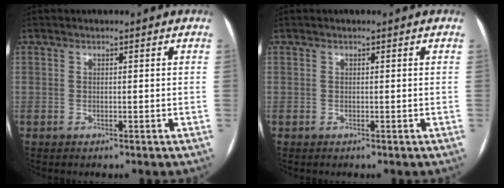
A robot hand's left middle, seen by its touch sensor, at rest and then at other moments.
{"total": 0.0}